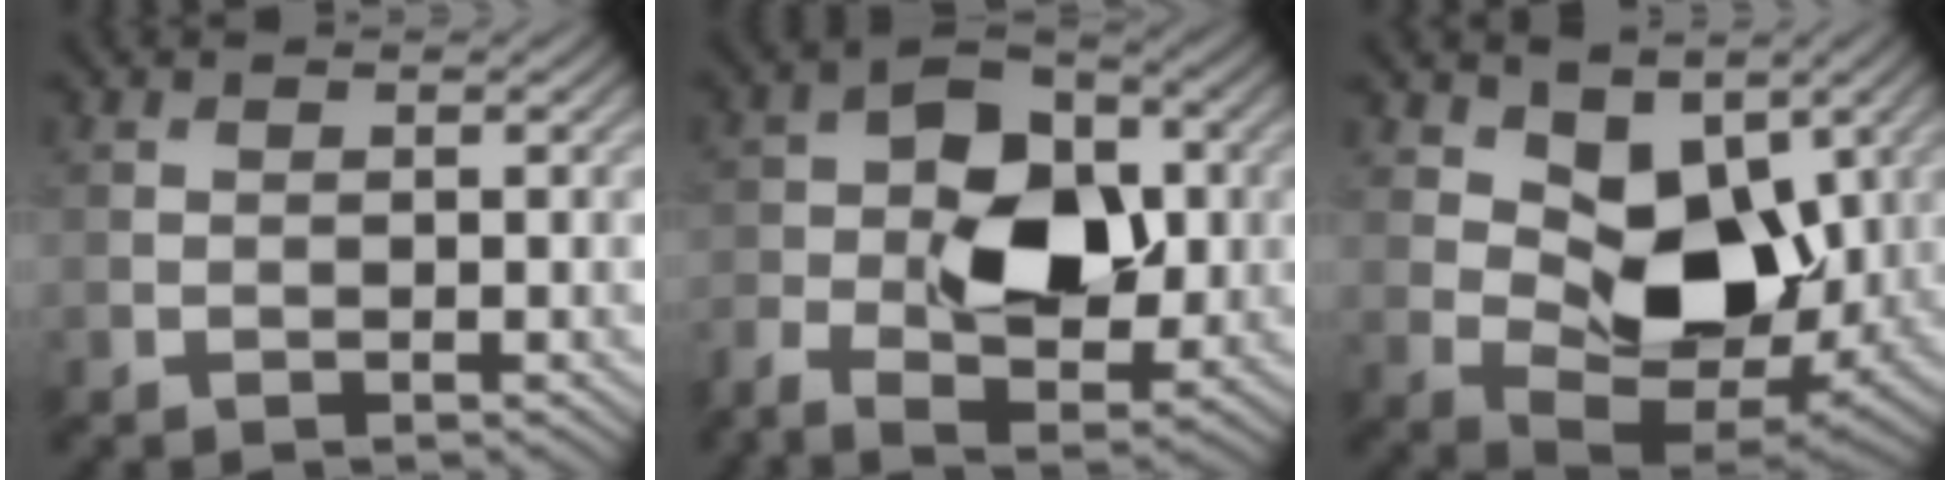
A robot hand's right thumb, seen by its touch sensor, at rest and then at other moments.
{"total": 11.6, "force": [-1.9, 6.8, 9.1], "torque": [-0.164, 0.001, -0.038]}
{"total": 10.3, "force": [3.1, 6.6, 7.4], "torque": [-0.135, -0.018, 0.052]}